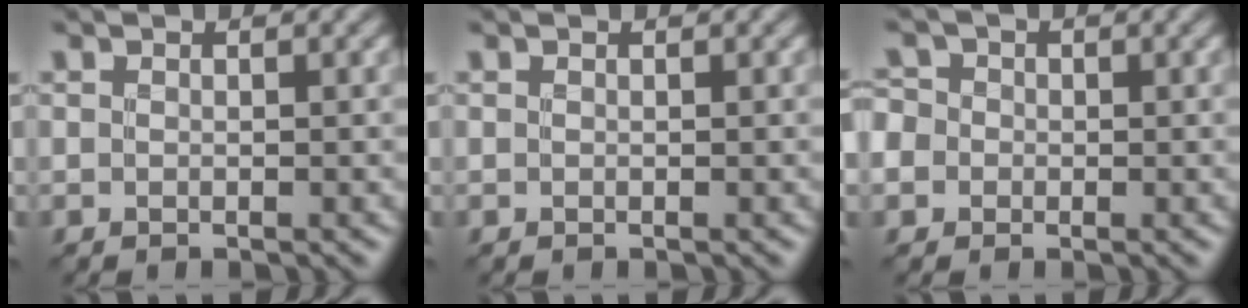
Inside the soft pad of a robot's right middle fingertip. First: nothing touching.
{"total": 0.0}
{"total": 5.2, "force": [-0.6, 4.7, 2.0], "torque": [-0.045, 0.020, -0.045]}